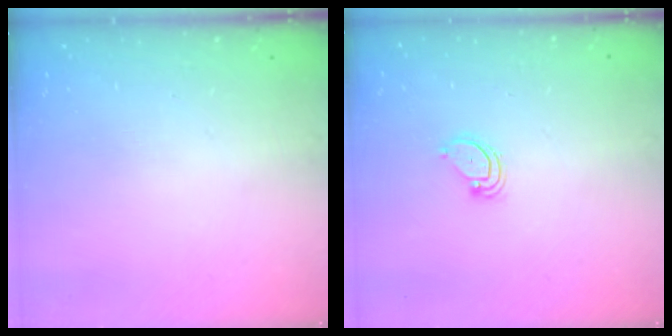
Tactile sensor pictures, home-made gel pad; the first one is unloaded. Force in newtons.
{"total": 3.6, "press": 3.5, "slide": 0.3}